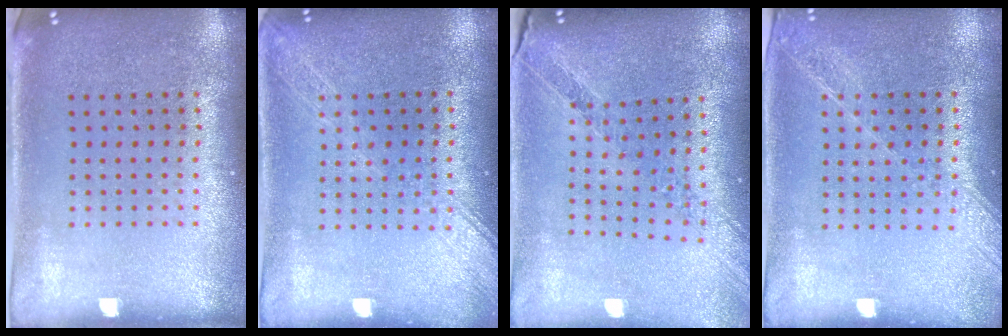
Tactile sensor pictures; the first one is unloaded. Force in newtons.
{"total": 1.7, "press": 1.7, "slide": 0.3}
{"total": 1.1, "press": 1.0, "slide": 0.0}
{"total": 1.5, "press": 1.4, "slide": 0.5}